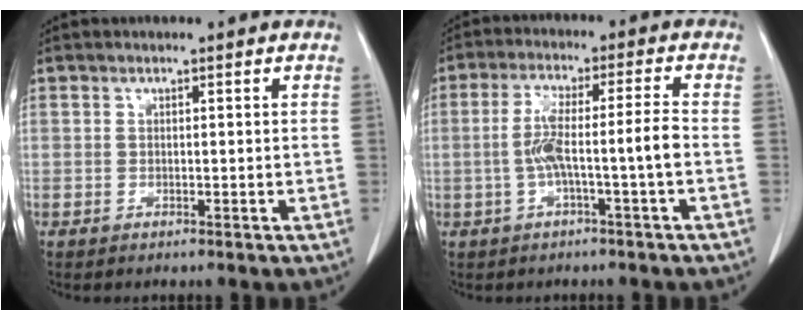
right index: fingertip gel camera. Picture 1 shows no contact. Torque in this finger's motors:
{"motor_torque": [1.07, -0.38, 0.56, 0.16]}